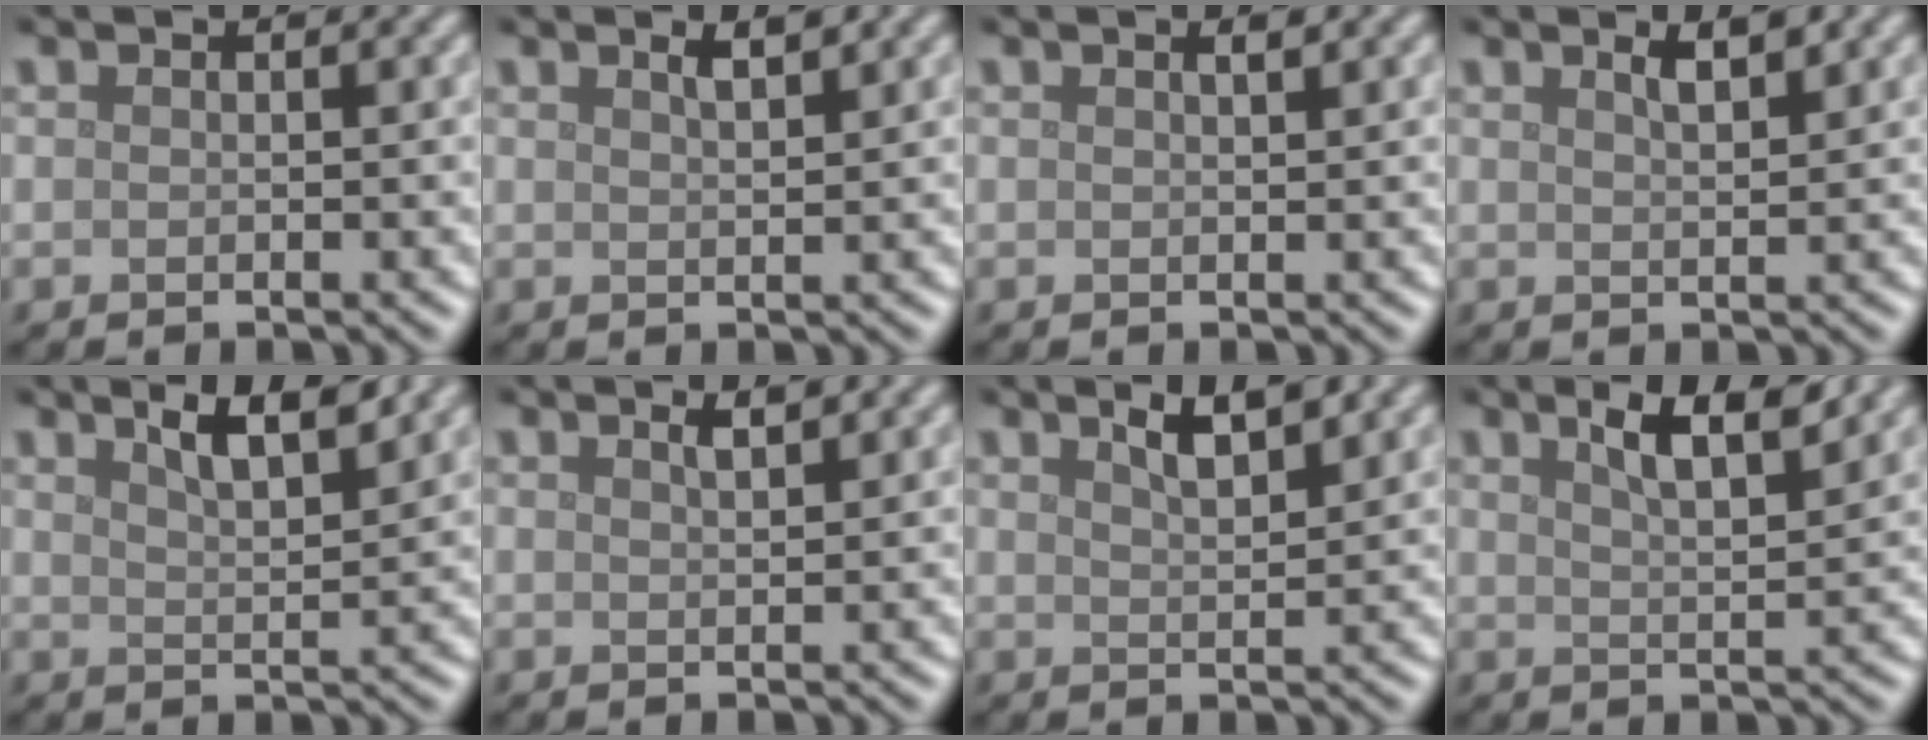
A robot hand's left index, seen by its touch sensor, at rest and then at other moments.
{"total": 1.8, "force": [1.3, 0.4, 1.3], "torque": [-0.012, 0.006, 0.018]}
{"total": 0.7, "force": [0.5, 0.1, 0.5], "torque": [-0.008, 0.000, 0.008]}
{"total": 2.2, "force": [1.5, 0.5, 1.5], "torque": [-0.016, 0.005, 0.022]}
{"total": 4.5, "force": [3.1, 1.0, 3.1], "torque": [-0.042, 0.012, 0.046]}
{"total": 1.5, "force": [1.1, 0.3, 1.0], "torque": [-0.011, 0.005, 0.015]}
{"total": 3.4, "force": [2.4, 0.7, 2.3], "torque": [-0.031, 0.006, 0.038]}
{"total": 4.8, "force": [3.0, 1.1, 3.6], "torque": [-0.052, 0.007, 0.048]}